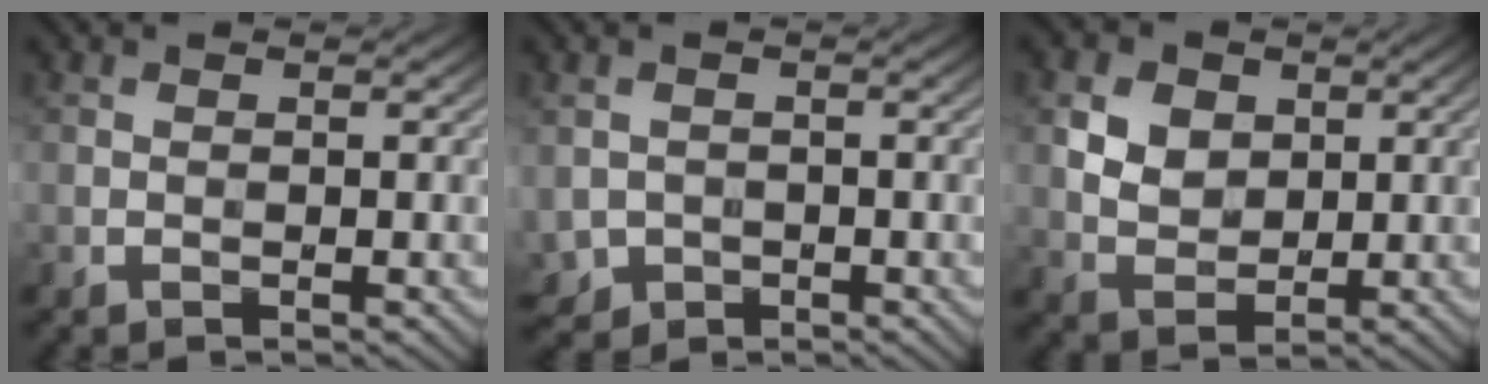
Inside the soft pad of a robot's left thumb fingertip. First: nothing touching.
{"total": 3.0, "force": [-1.0, 2.5, 1.2], "torque": [-0.036, -0.014, -0.021]}
{"total": 5.5, "force": [2.0, 4.2, 3.0], "torque": [-0.076, -0.003, 0.028]}